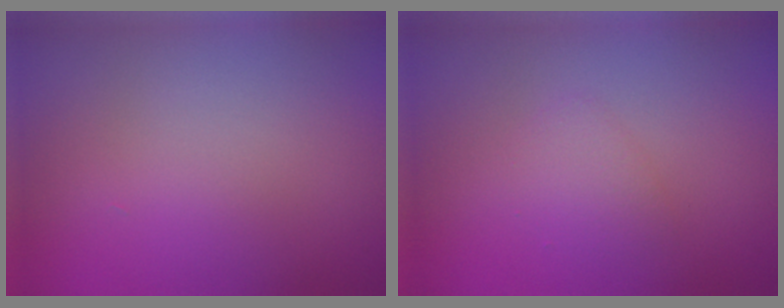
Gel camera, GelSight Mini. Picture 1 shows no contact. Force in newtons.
{"total": 1.4, "press": 1.4, "slide": 0.0}